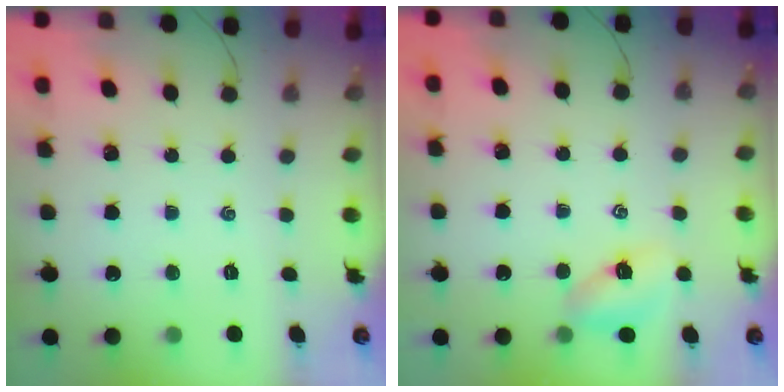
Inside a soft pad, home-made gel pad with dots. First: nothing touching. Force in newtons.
{"total": 5.5, "press": 5.4, "slide": 1.1}